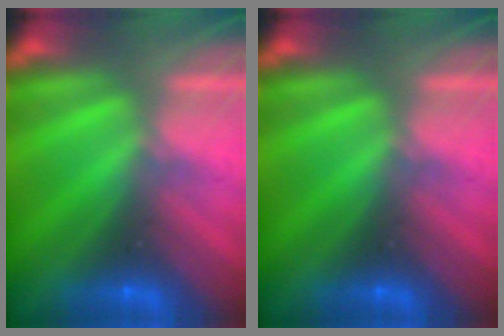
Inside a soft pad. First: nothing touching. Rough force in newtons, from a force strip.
{"total": 0.0}